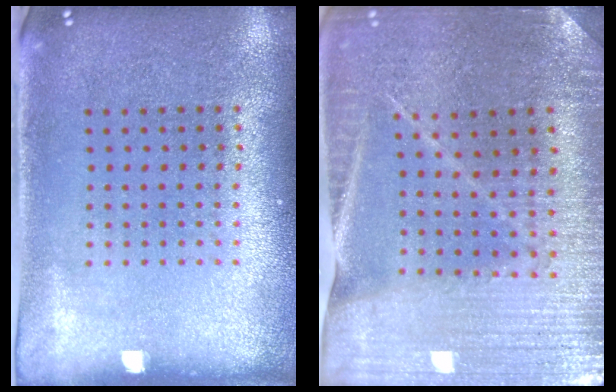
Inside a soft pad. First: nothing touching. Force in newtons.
{"total": 3.2, "press": 3.2, "slide": 0.3}